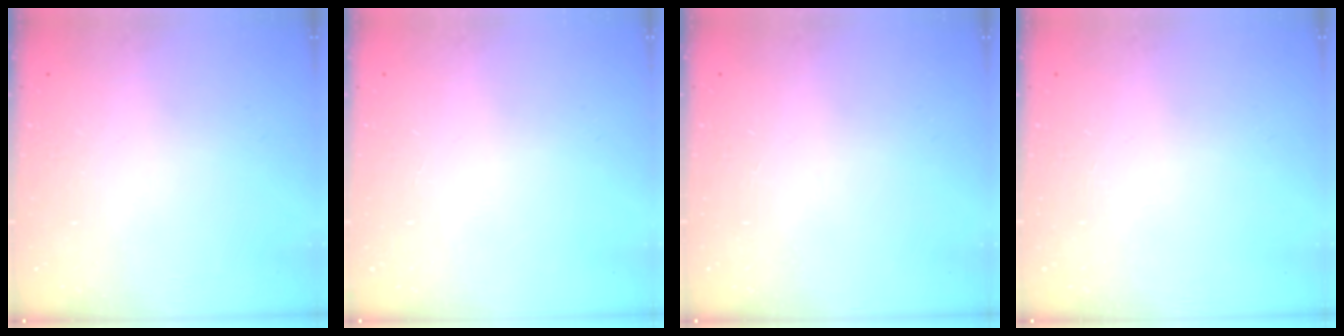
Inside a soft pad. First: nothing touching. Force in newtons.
{"total": 0.0}
{"total": 0.0}
{"total": 0.0}